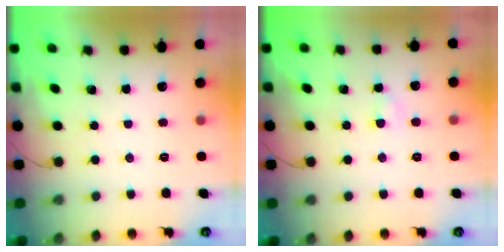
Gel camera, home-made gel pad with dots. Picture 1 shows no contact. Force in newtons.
{"total": 2.6, "press": 2.4, "slide": 0.9}